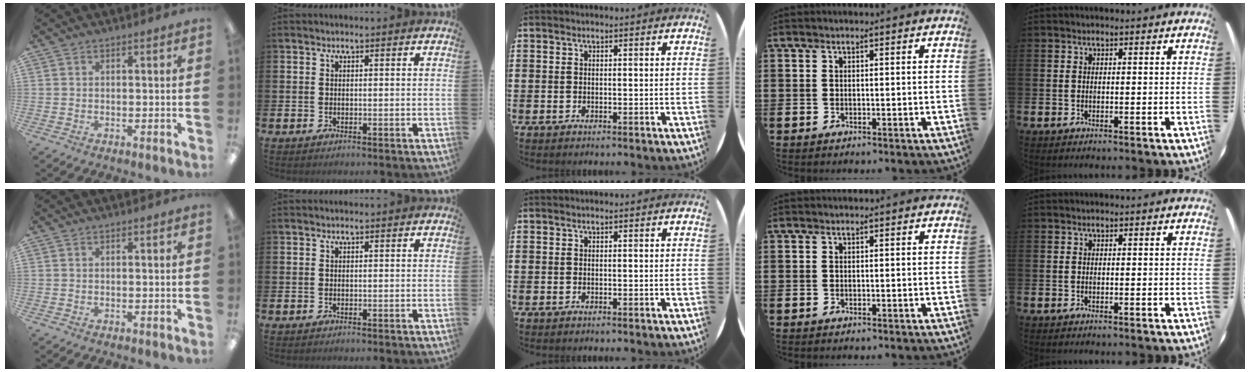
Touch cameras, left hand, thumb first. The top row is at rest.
{}